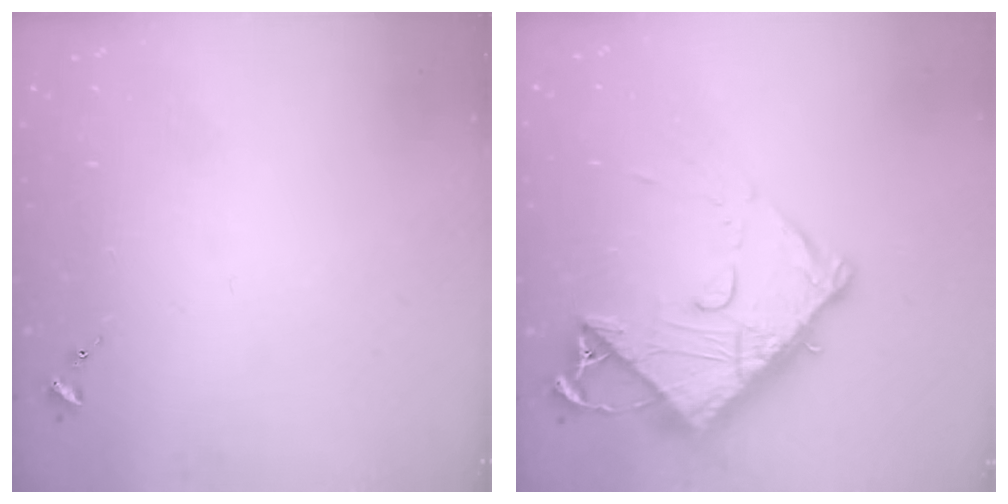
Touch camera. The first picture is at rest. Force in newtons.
{"total": 15.0, "press": 14.9, "slide": 1.7}